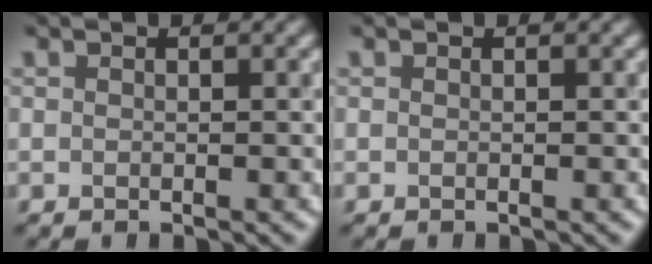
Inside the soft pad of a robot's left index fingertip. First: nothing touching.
{"total": 0.0}